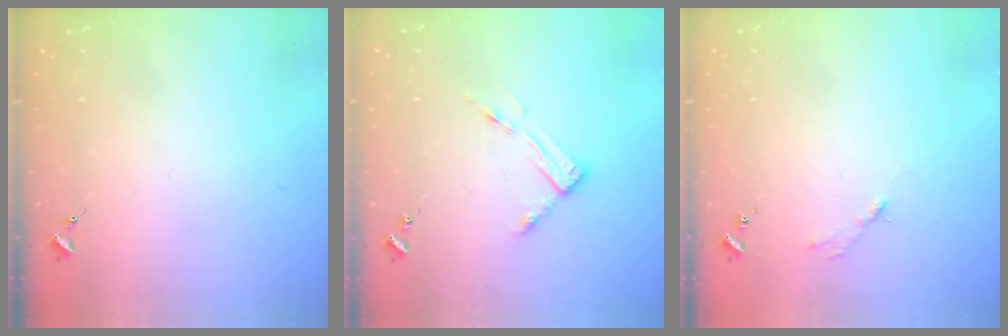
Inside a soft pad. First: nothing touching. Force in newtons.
{"total": 7.4, "press": 7.4, "slide": 0.6}
{"total": 2.6, "press": 2.6, "slide": 0.3}